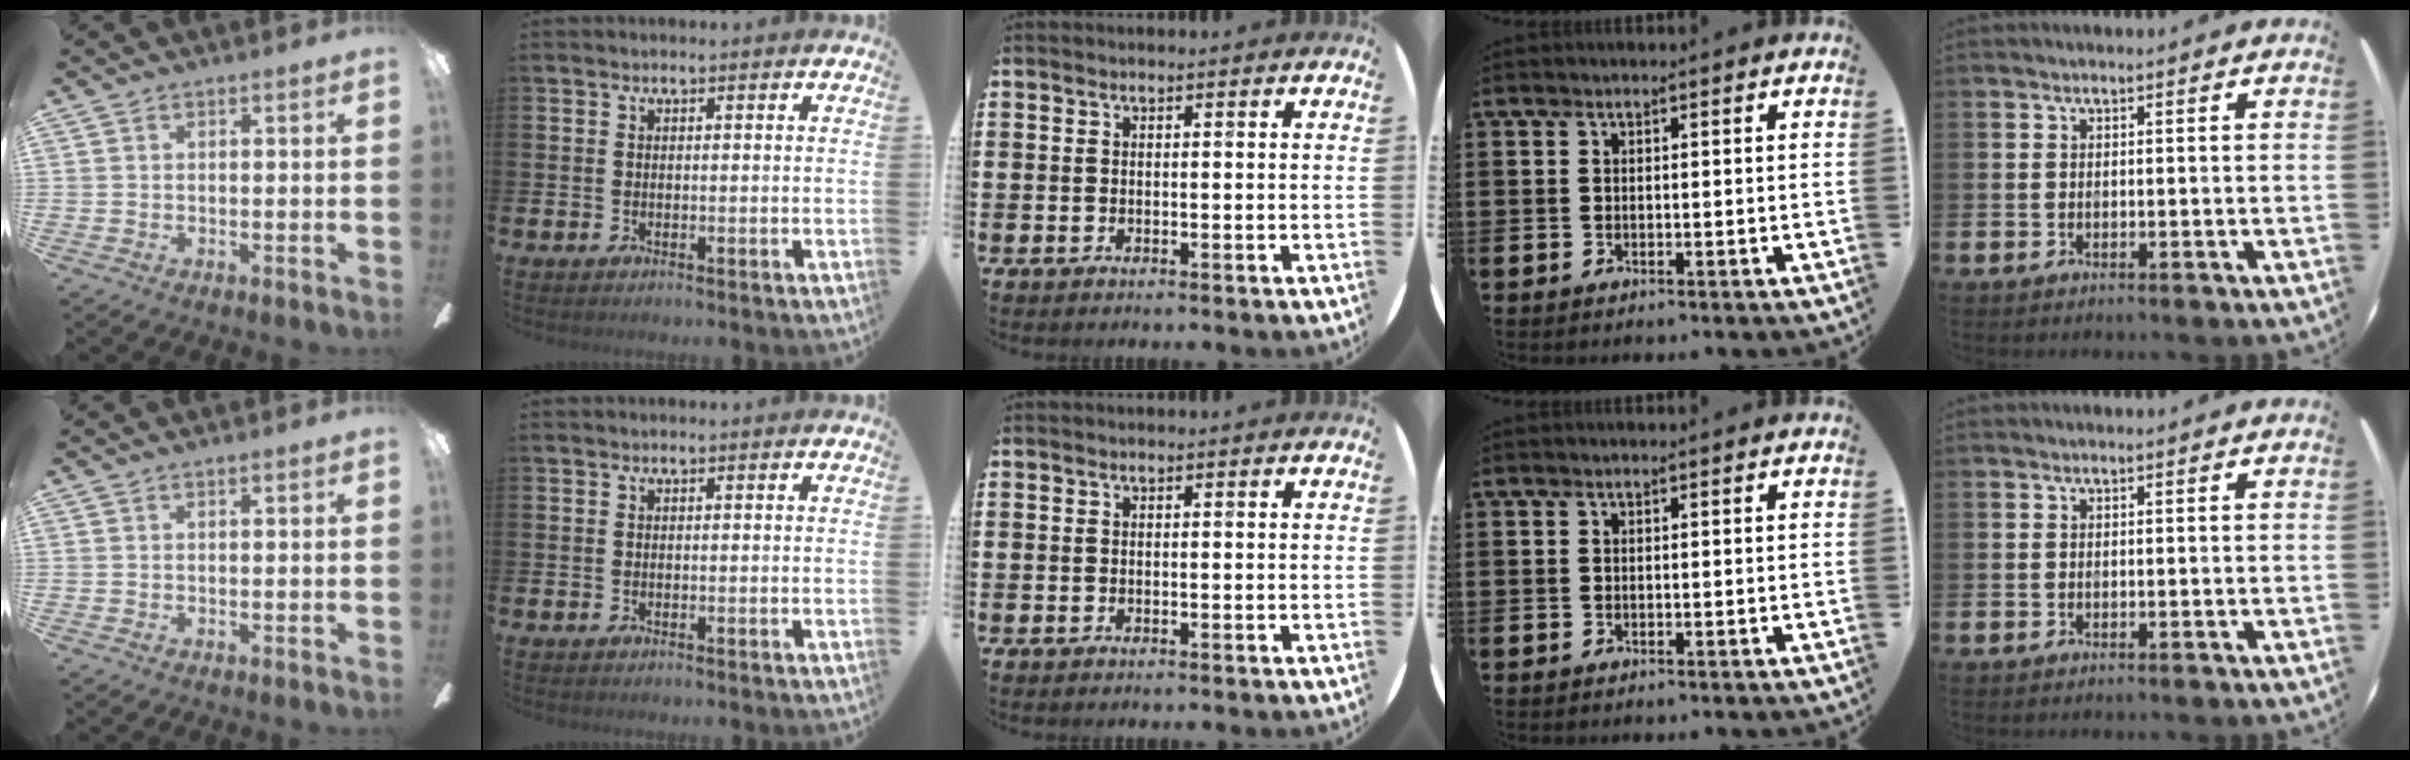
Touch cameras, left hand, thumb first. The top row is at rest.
{}